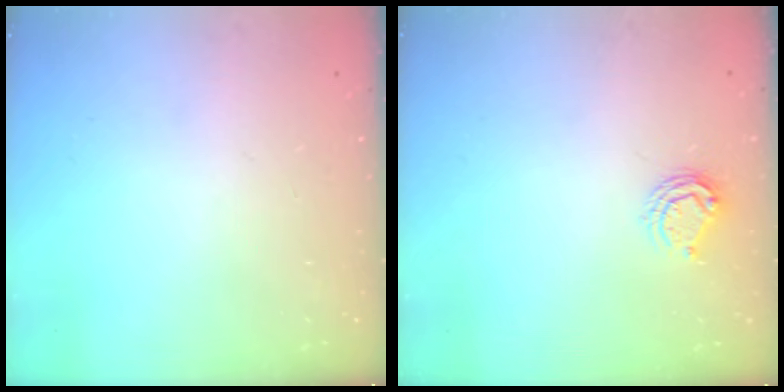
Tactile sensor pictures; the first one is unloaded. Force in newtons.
{"total": 5.9, "press": 5.8, "slide": 0.7}